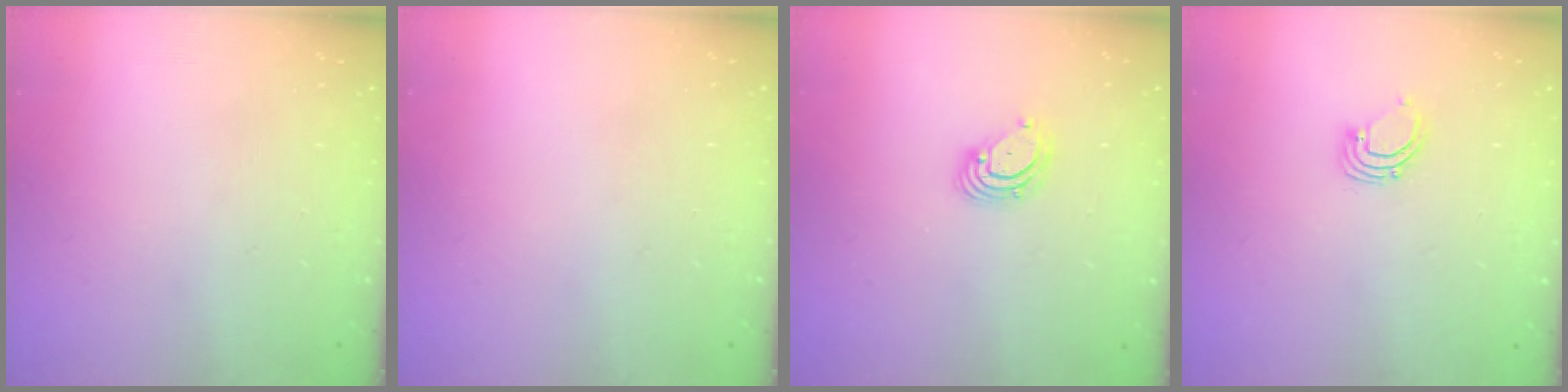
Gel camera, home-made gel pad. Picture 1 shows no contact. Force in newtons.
{"total": 0.0}
{"total": 3.9, "press": 3.9, "slide": 0.2}
{"total": 3.2, "press": 3.2, "slide": 0.2}